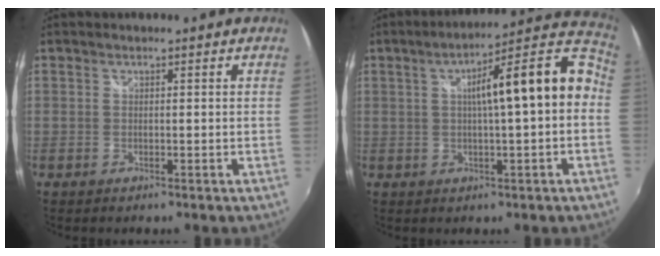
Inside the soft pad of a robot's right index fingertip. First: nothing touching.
{"total": 14.9, "force": [0.7, 2.4, 14.7], "torque": [-0.193, 0.045, 0.016]}